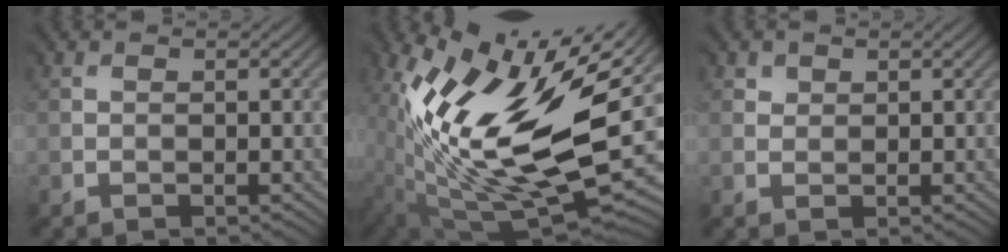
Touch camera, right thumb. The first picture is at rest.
{"total": 19.7, "force": [2.4, 8.7, 17.5], "torque": [-0.310, -0.027, 0.045]}
{"total": 1.0, "force": [0.7, 0.5, -0.6], "torque": [0.015, -0.001, 0.014]}